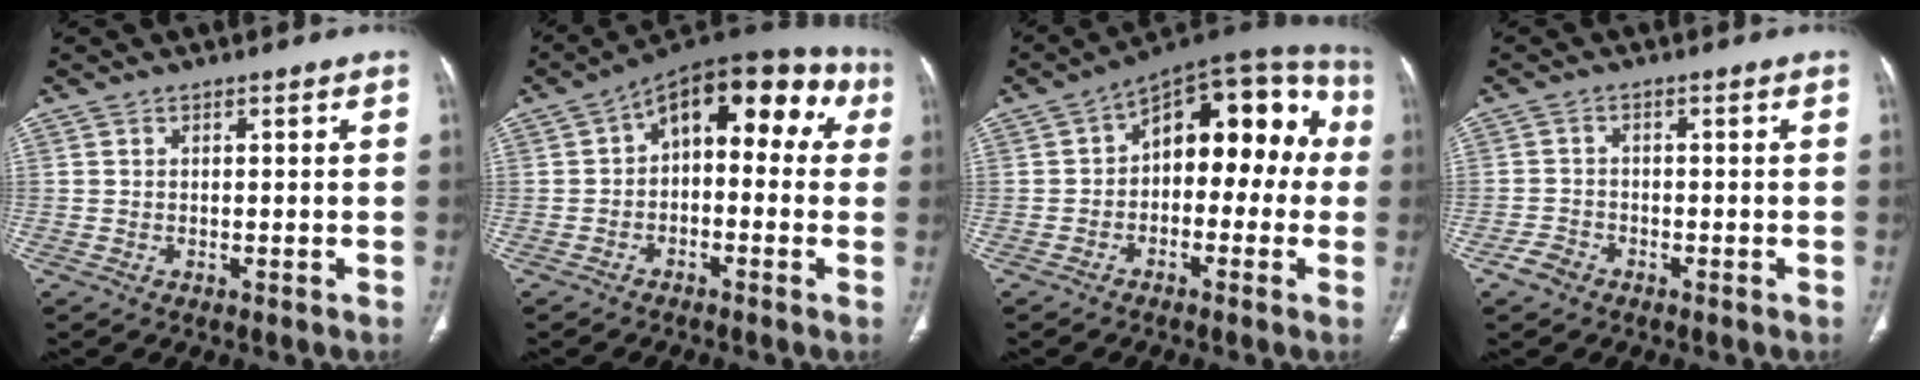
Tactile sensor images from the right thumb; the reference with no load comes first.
{"total": 14.8, "force": [2.6, 8.4, 11.9], "torque": [-0.106, 0.056, 0.023]}
{"total": 16.4, "force": [0.7, 9.7, 13.2], "torque": [-0.116, 0.056, -0.003]}
{"total": 2.9, "force": [-1.9, 1.9, 0.8], "torque": [-0.013, 0.013, -0.035]}